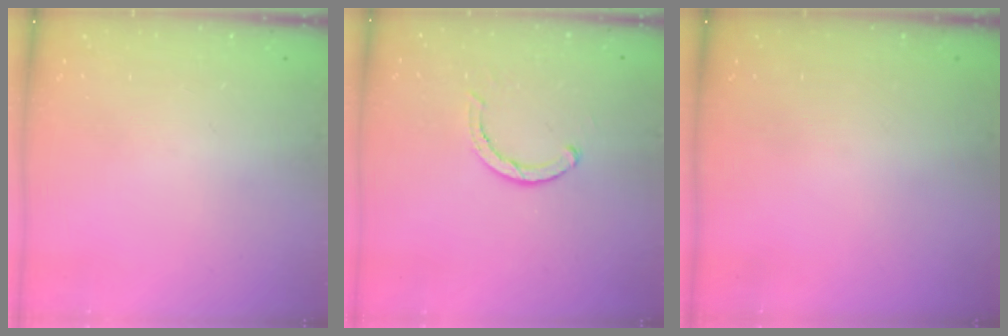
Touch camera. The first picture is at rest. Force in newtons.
{"total": 2.8, "press": 2.8, "slide": 0.2}
{"total": 0.0}